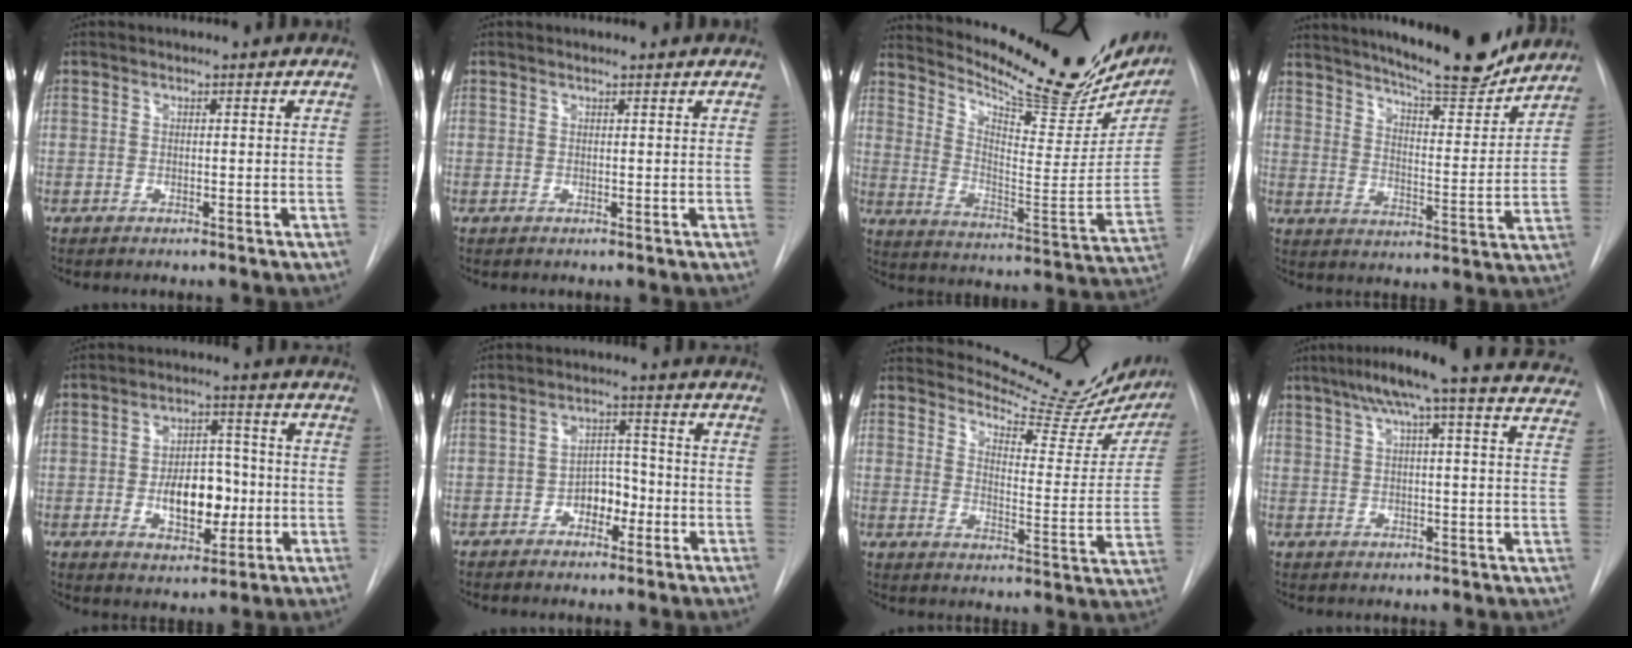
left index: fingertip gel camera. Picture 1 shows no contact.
{"total": 1.0, "force": [1.0, -0.1, 0.2], "torque": [-0.011, 0.007, 0.015]}
{"total": 25.4, "force": [22.2, 5.3, 11.2], "torque": [-0.174, -0.073, 0.299]}
{"total": 17.8, "force": [16.0, 1.8, 7.6], "torque": [-0.120, -0.032, 0.225]}
{"total": 9.2, "force": [-1.8, 5.0, 7.4], "torque": [-0.118, 0.011, -0.021]}
{"total": 4.9, "force": [-2.5, 2.9, 3.1], "torque": [-0.044, 0.013, -0.041]}
{"total": 17.0, "force": [16.4, 2.3, 3.8], "torque": [-0.046, -0.094, 0.191]}
{"total": 22.0, "force": [18.9, 1.0, 11.4], "torque": [-0.172, -0.007, 0.224]}